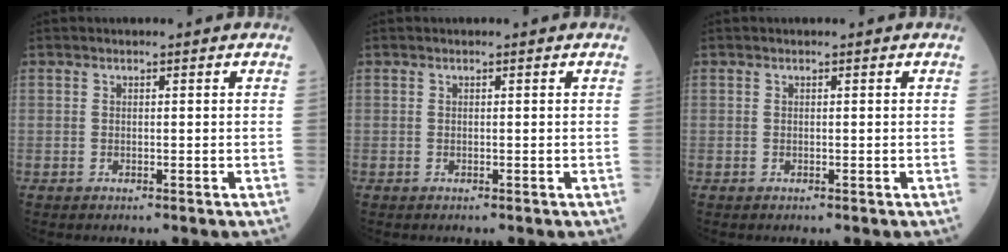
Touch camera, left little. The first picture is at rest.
{"total": 0.0}
{"total": 0.0}